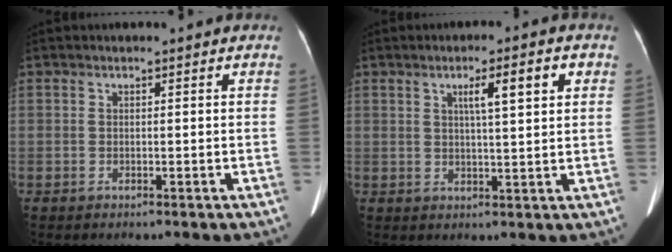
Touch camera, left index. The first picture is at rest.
{"total": 5.7, "force": [2.2, 0.4, 5.3], "torque": [-0.083, 0.009, 0.034]}